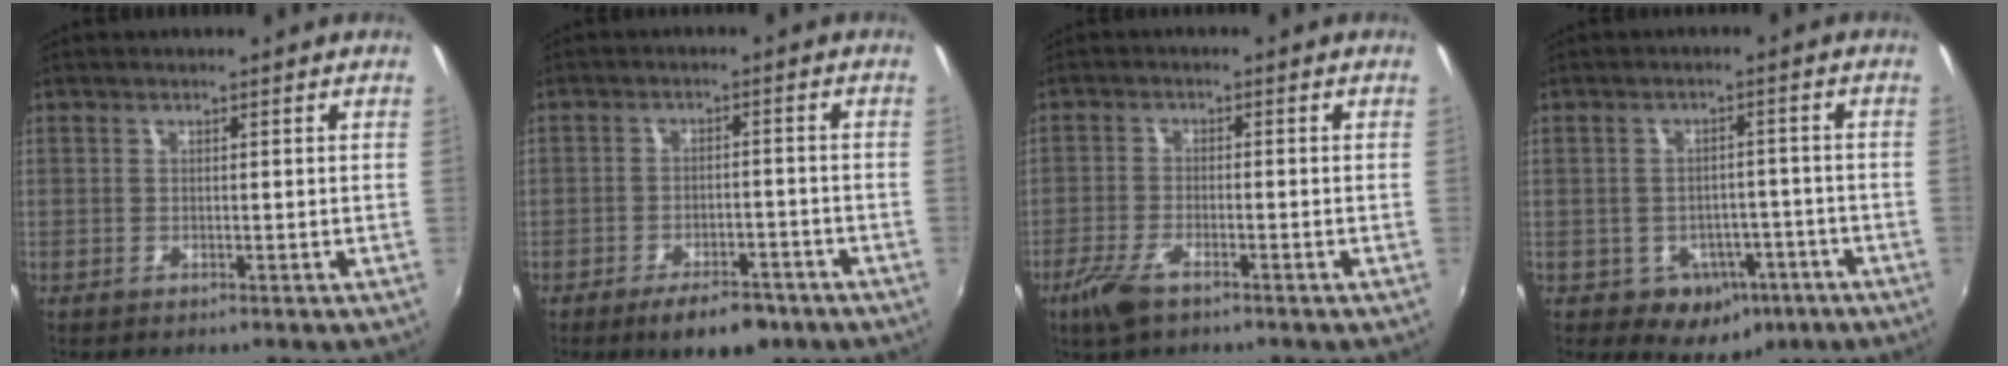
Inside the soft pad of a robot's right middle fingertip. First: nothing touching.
{"total": 7.9, "force": [-5.6, 3.5, 4.3], "torque": [-0.085, 0.004, -0.075]}
{"total": 5.7, "force": [-3.8, 1.8, 3.8], "torque": [-0.098, -0.012, -0.075]}
{"total": 7.7, "force": [-3.8, 6.1, 2.8], "torque": [-0.059, 0.016, -0.025]}